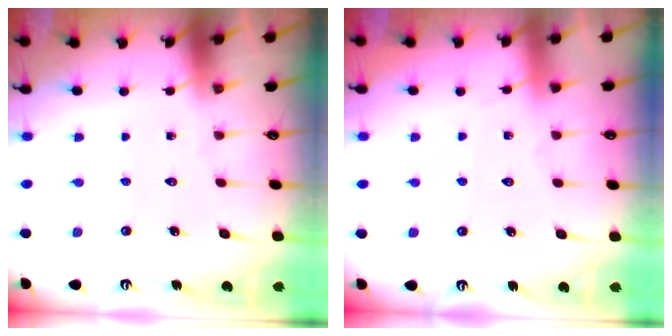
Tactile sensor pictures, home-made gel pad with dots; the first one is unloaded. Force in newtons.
{"total": 2.1, "press": 2.1, "slide": 0.3}